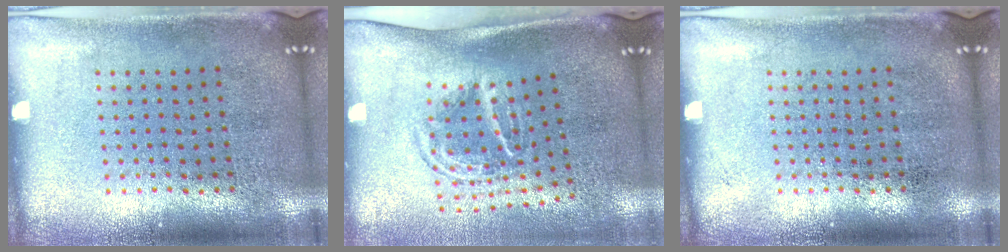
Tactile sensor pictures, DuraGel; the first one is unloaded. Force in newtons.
{"total": 1.7, "press": 1.1, "slide": 1.3}
{"total": 0.0}